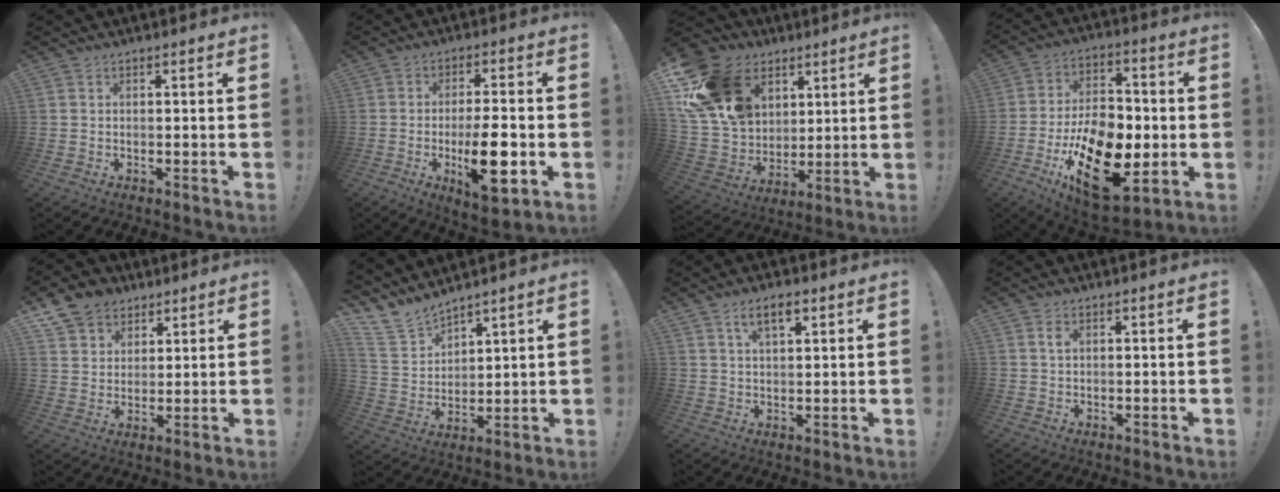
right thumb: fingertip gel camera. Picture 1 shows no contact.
{"total": 13.3, "force": [-3.7, 3.8, 12.1], "torque": [-0.190, -0.003, -0.061]}
{"total": 21.6, "force": [9.5, 16.1, 10.9], "torque": [-0.213, -0.034, 0.205]}
{"total": 24.9, "force": [-7.4, 14.8, 18.7], "torque": [-0.324, 0.044, -0.105]}
{"total": 9.8, "force": [6.2, 7.3, 2.2], "torque": [-0.036, -0.037, 0.126]}
{"total": 10.1, "force": [8.9, 4.3, 2.0], "torque": [-0.066, -0.066, 0.175]}
{"total": 5.4, "force": [2.7, 2.2, 4.1], "torque": [-0.068, -0.003, 0.045]}
{"total": 1.7, "force": [0.7, 1.0, 1.2], "torque": [-0.011, -0.002, 0.009]}